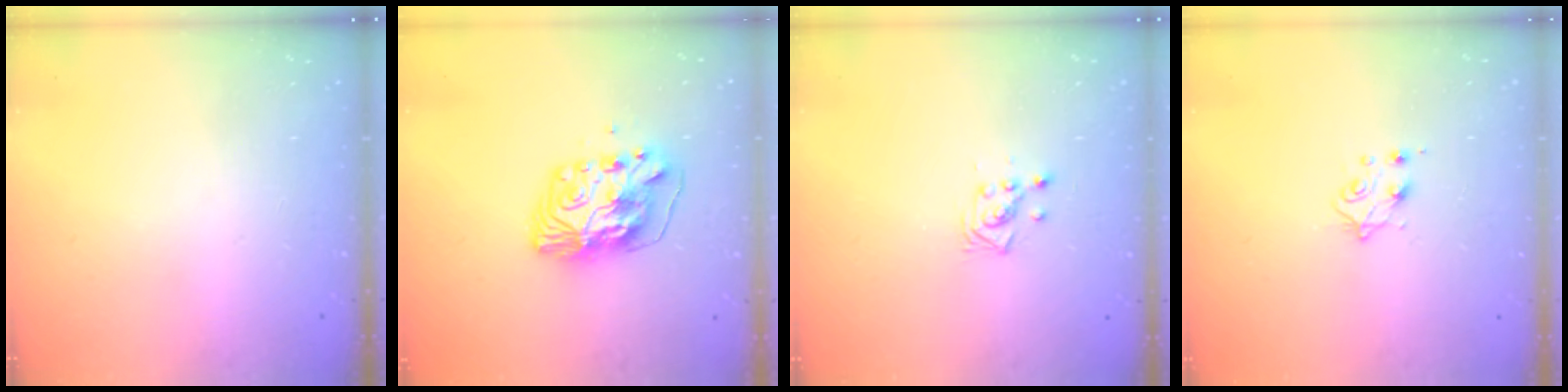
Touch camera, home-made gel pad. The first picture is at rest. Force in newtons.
{"total": 9.6, "press": 9.6, "slide": 0.4}
{"total": 3.6, "press": 3.6, "slide": 0.0}
{"total": 6.8, "press": 6.8, "slide": 0.6}